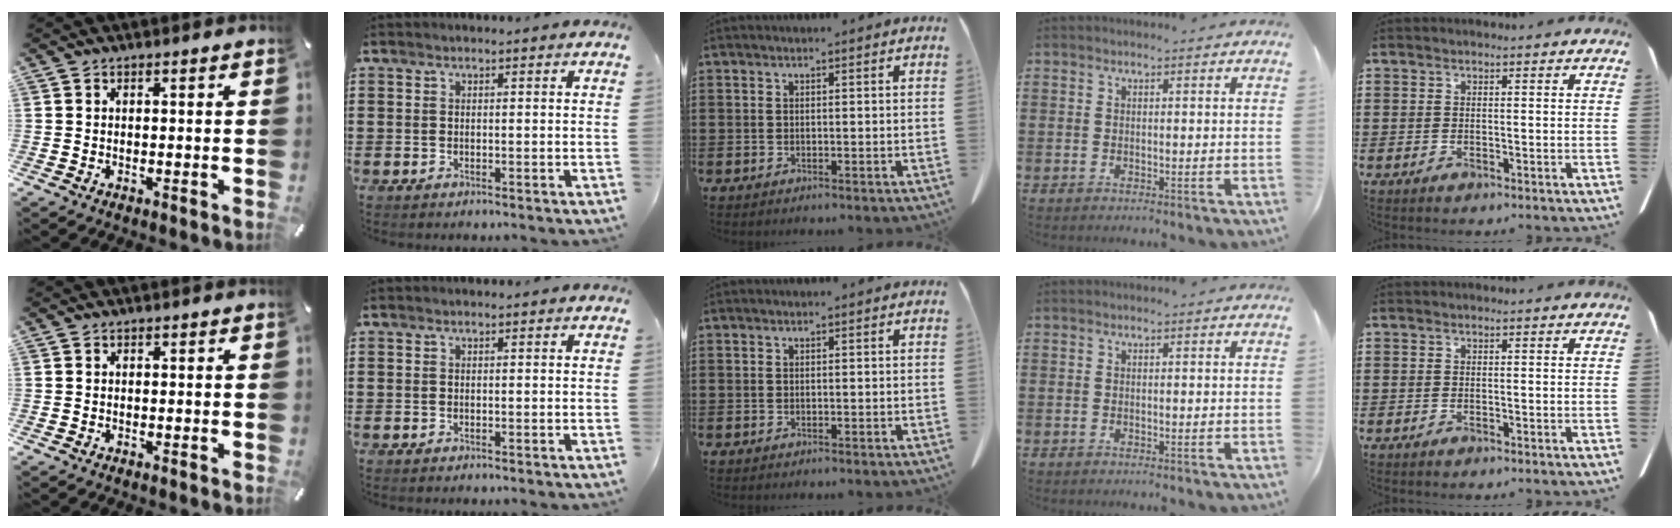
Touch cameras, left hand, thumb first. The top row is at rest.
{}